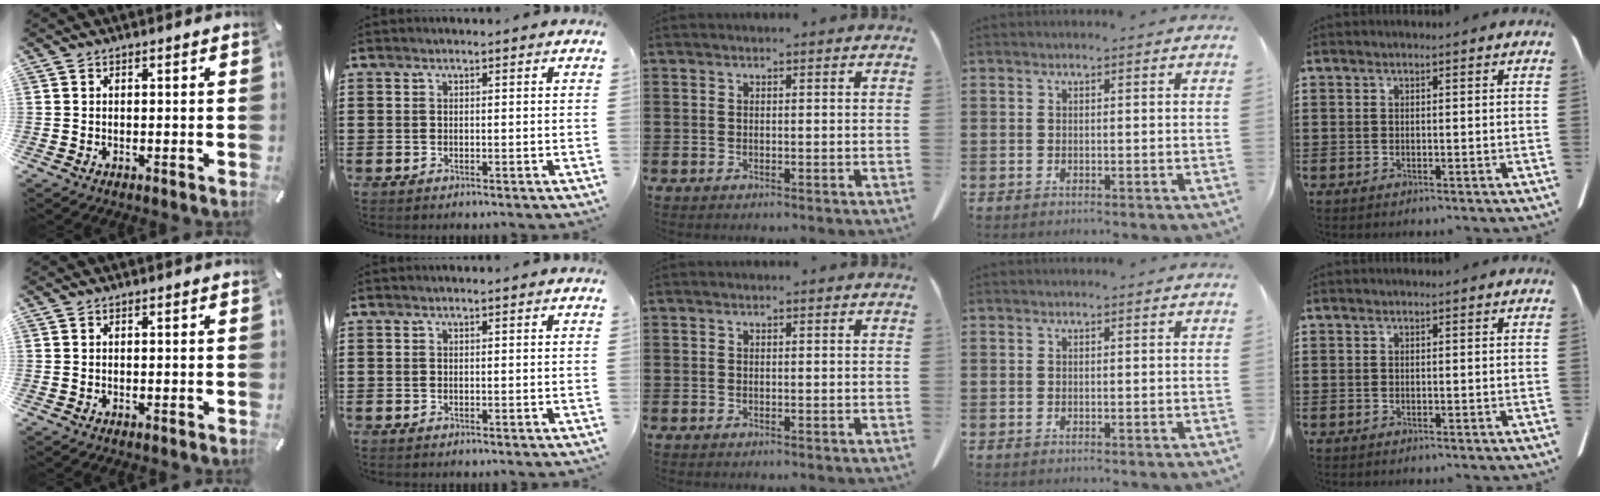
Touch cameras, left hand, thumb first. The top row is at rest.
{}